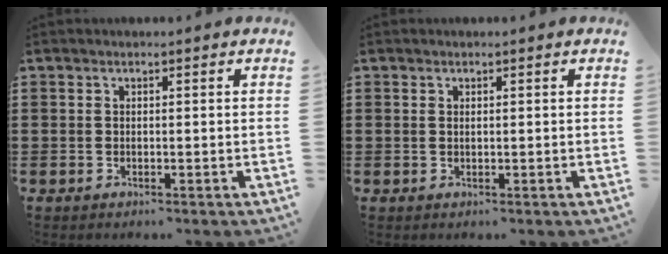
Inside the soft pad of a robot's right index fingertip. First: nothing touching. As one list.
[{"total": 0.0}]